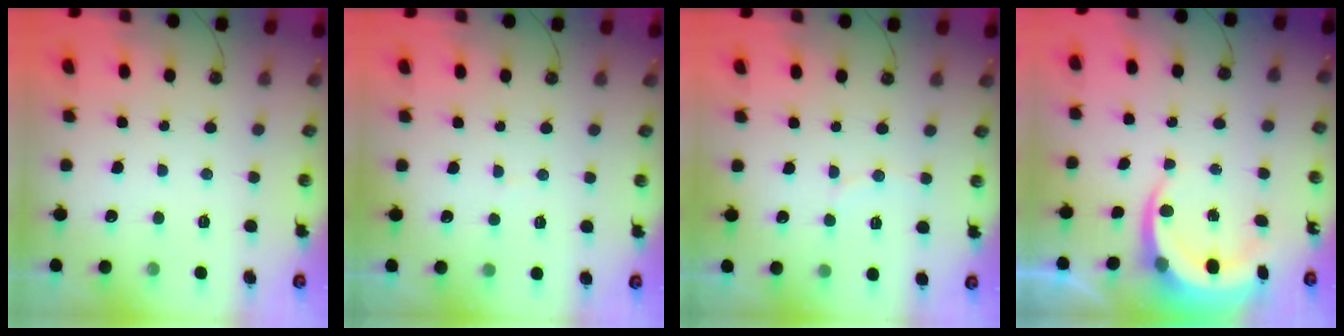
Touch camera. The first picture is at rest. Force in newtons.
{"total": 2.6, "press": 2.6, "slide": 0.2}
{"total": 3.9, "press": 3.7, "slide": 1.0}
{"total": 7.2, "press": 7.0, "slide": 1.4}